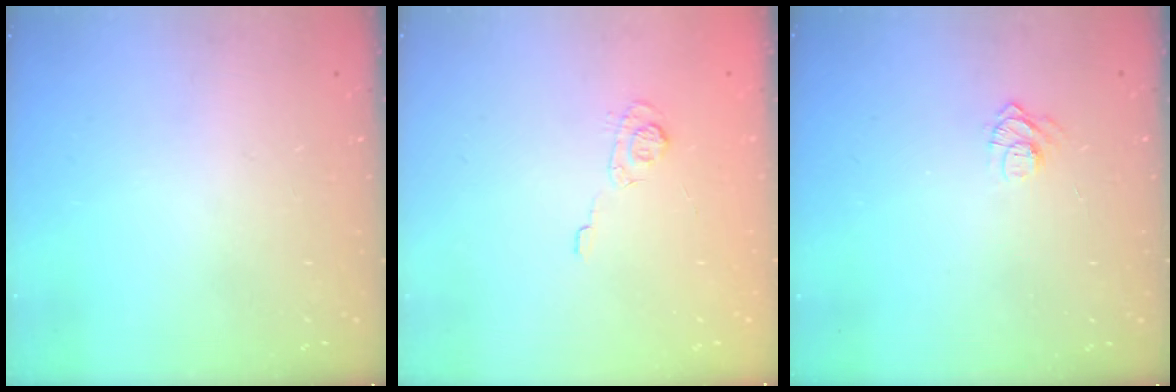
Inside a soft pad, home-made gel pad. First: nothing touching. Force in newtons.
{"total": 5.5, "press": 5.3, "slide": 1.5}
{"total": 8.1, "press": 8.1, "slide": 0.7}